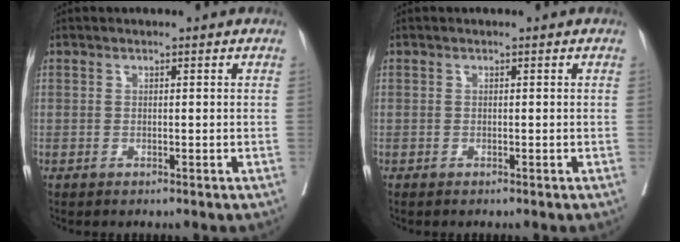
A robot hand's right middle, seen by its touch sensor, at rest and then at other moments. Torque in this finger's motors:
{"motor_torque": [0.51, -0.56, 0.01, 0.00]}